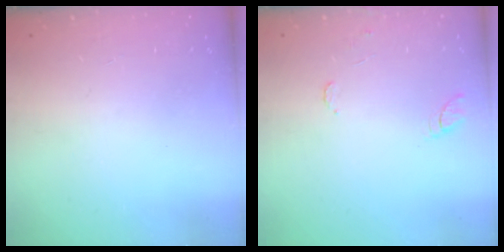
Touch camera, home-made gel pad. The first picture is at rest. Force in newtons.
{"total": 6.5, "press": 6.5, "slide": 0.5}